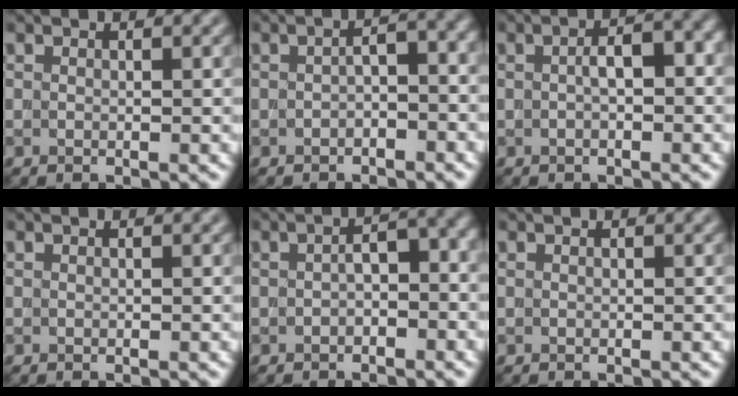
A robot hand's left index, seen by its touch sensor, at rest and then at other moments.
{"total": 2.1, "force": [-0.6, 0.7, 1.9], "torque": [-0.032, 0.008, -0.012]}
{"total": 3.4, "force": [0.2, 1.2, 3.2], "torque": [-0.050, 0.008, 0.004]}
{"total": 0.0}
{"total": 2.6, "force": [-0.5, 1.1, 2.3], "torque": [-0.039, 0.009, -0.009]}
{"total": 0.0}